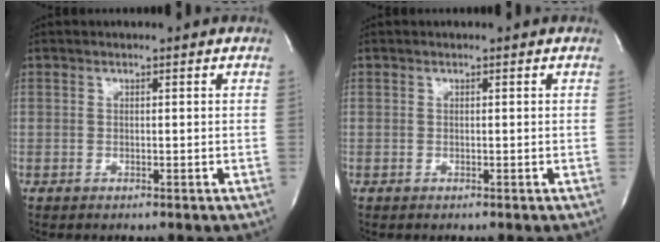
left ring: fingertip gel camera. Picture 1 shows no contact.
{"total": 0.0}